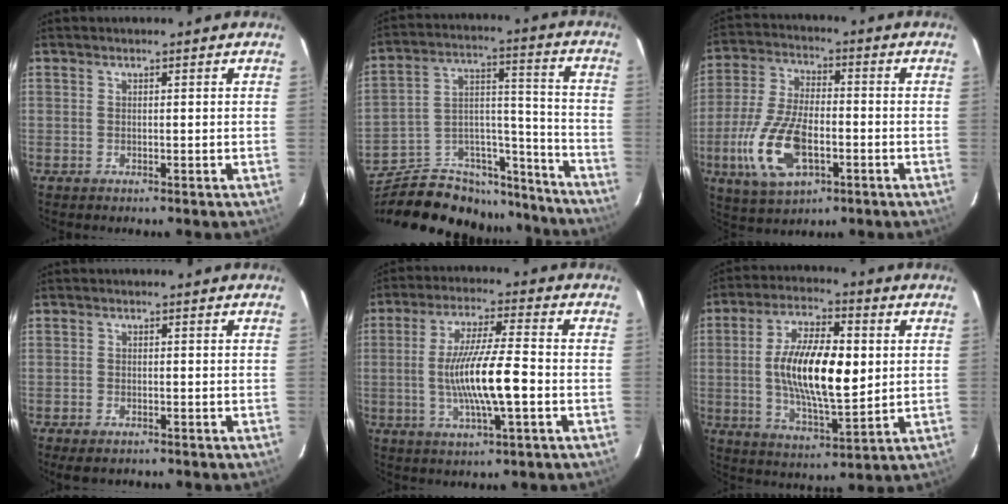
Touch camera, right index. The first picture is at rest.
{"total": 24.5, "force": [-19.8, 11.2, 9.2], "torque": [-0.172, 0.064, -0.276]}
{"total": 15.3, "force": [-5.0, 7.4, 12.5], "torque": [-0.274, -0.009, -0.087]}
{"total": 2.8, "force": [-2.0, 1.2, 1.5], "torque": [-0.037, -0.008, -0.036]}
{"total": 12.3, "force": [-2.2, 1.1, 12.1], "torque": [-0.226, -0.007, -0.037]}
{"total": 16.0, "force": [1.1, 5.8, 14.9], "torque": [-0.275, 0.003, 0.021]}